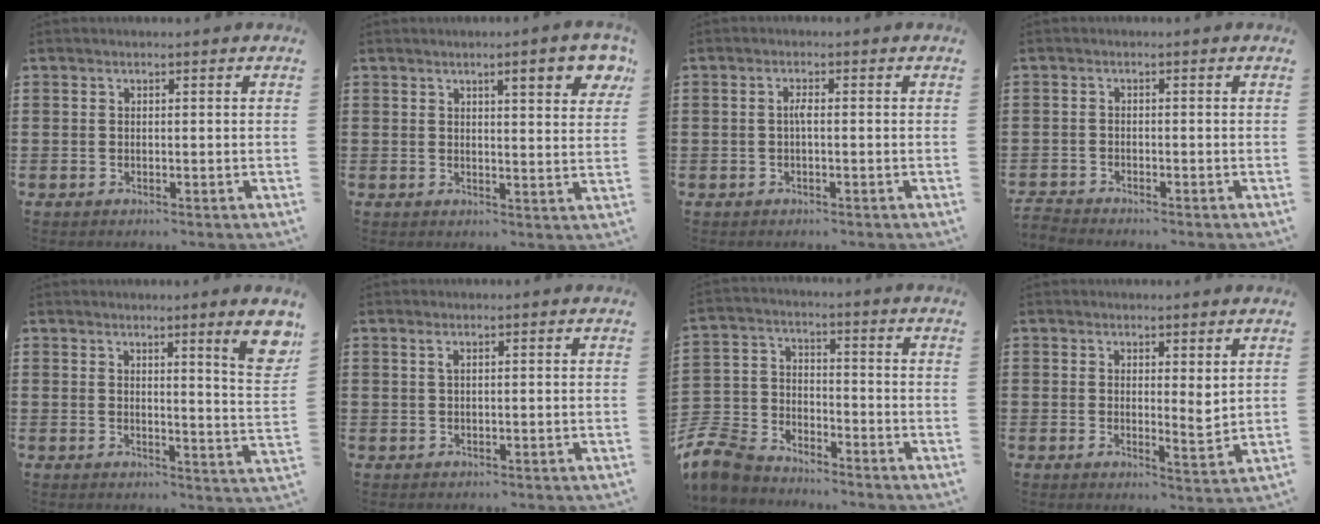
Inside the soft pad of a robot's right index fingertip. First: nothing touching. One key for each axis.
{"total": 5.8, "fx": 3.2, "fy": 1.1, "fz": 4.7, "tx": -0.074, "ty": -0.004, "tz": 0.049}
{"total": 1.5, "fx": -0.3, "fy": 0.2, "fz": 1.5, "tx": -0.031, "ty": 0.001, "tz": -0.006}
{"total": 1.6, "fx": -1.6, "fy": 0.1, "fz": -0.2, "tx": -0.002, "ty": 0.002, "tz": -0.036}
{"total": 5.8, "fx": 3.3, "fy": -0.3, "fz": 4.7, "tx": -0.074, "ty": -0.019, "tz": 0.051}
{"total": 0.8, "fx": 0.3, "fy": 0.1, "fz": 0.7, "tx": -0.016, "ty": 0.001, "tz": 0.005}
{"total": 7.9, "fx": -7.3, "fy": 2.6, "fz": 1.5, "tx": -0.057, "ty": 0.011, "tz": -0.152}
{"total": 3.0, "fx": 2.0, "fy": 0.9, "fz": 2.0, "tx": -0.029, "ty": -0.007, "tz": 0.033}